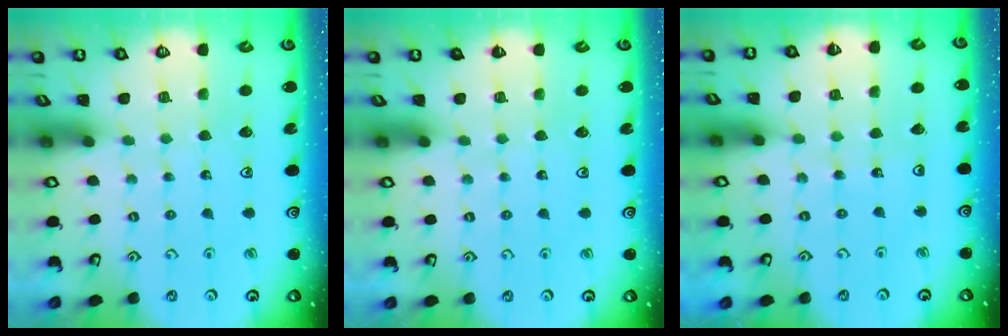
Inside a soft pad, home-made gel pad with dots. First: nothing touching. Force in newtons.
{"total": 0.0}
{"total": 3.7, "press": 3.7, "slide": 0.4}